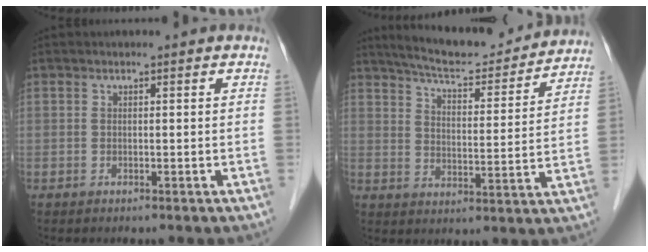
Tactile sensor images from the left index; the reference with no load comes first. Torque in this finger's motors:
{"motor_torque": [0.28, -0.57, 0.11, 0.03]}